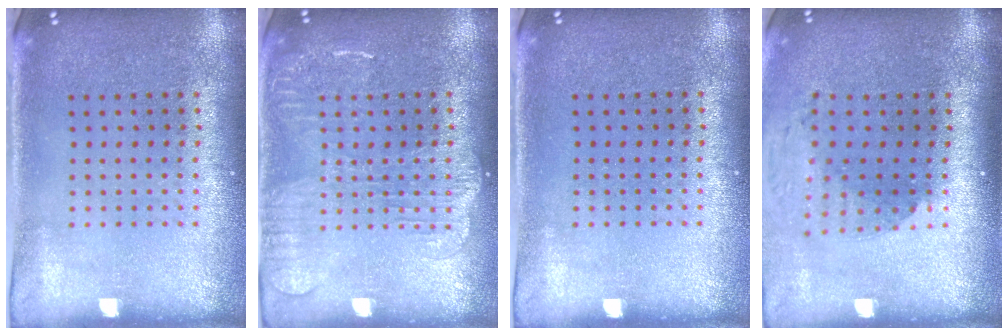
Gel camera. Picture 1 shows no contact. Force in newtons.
{"total": 2.8, "press": 2.7, "slide": 0.4}
{"total": 0.0}
{"total": 1.7, "press": 1.3, "slide": 1.1}